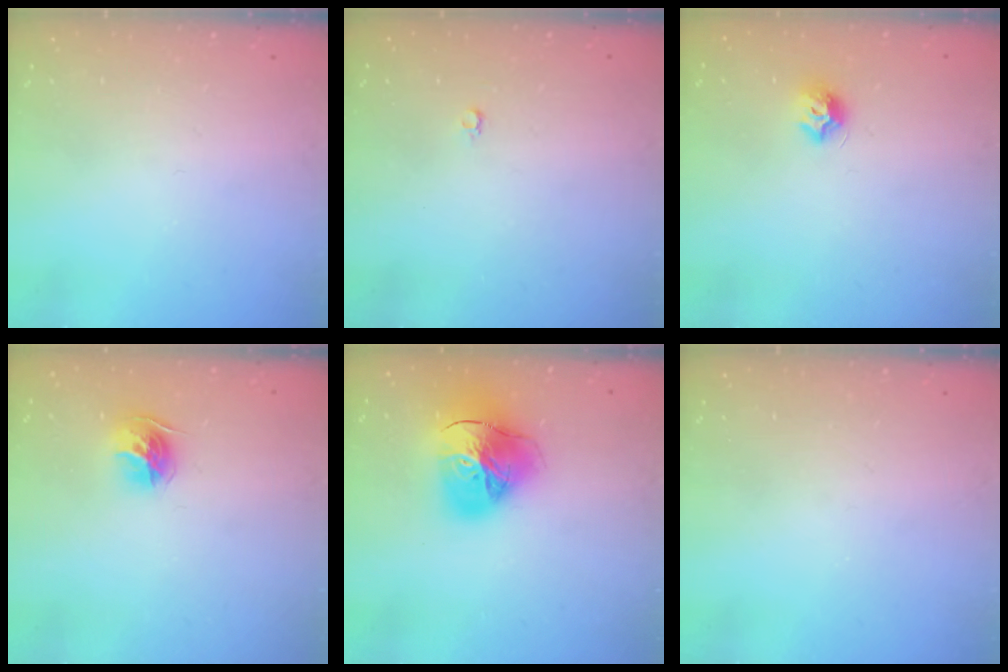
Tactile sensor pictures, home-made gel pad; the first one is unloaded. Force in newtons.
{"total": 2.2, "press": 2.2, "slide": 0.2}
{"total": 8.2, "press": 8.2, "slide": 0.7}
{"total": 10.3, "press": 10.3, "slide": 0.6}
{"total": 23.3, "press": 23.2, "slide": 2.4}
{"total": 0.0}